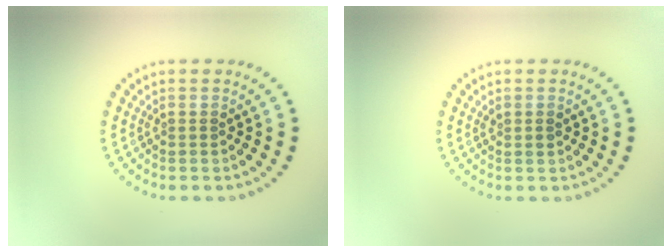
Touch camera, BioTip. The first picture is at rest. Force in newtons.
{"total": 0.8, "press": 0.8, "slide": 0.2}